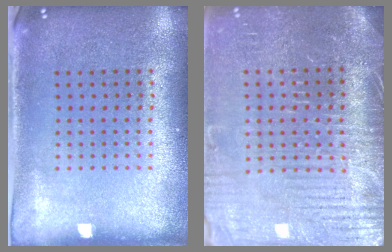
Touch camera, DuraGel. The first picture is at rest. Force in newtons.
{"total": 4.1, "press": 3.9, "slide": 1.4}